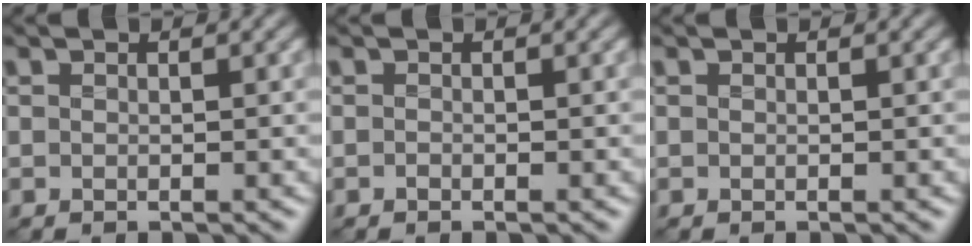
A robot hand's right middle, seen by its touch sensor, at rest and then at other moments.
{"total": 0.0}
{"total": 0.0}